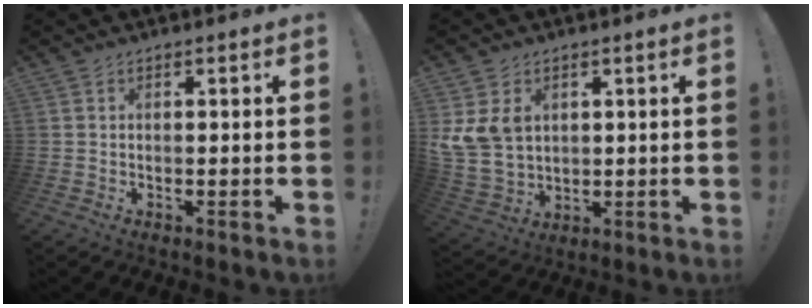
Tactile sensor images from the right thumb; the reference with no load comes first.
{"total": 9.4, "force": [3.4, 7.4, 4.8], "torque": [-0.095, -0.010, 0.073]}